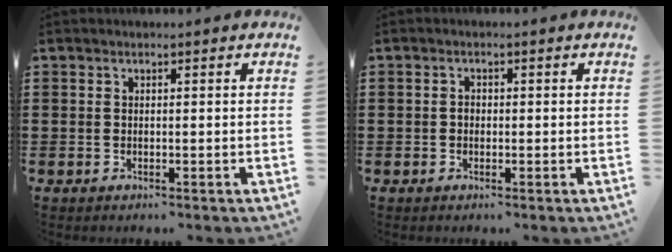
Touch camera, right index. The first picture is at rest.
{"total": 1.1, "force": [-0.2, 0.8, 0.7], "torque": [-0.015, 0.003, -0.004]}